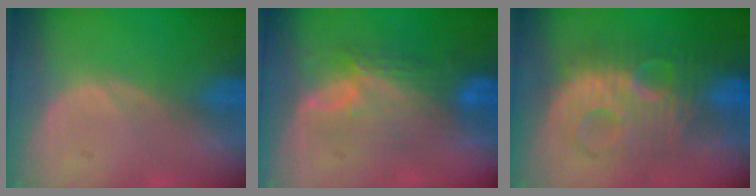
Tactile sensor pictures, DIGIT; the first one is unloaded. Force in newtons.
{"total": 7.3, "press": 7.1, "slide": 1.5}
{"total": 9.6, "press": 9.6, "slide": 0.1}